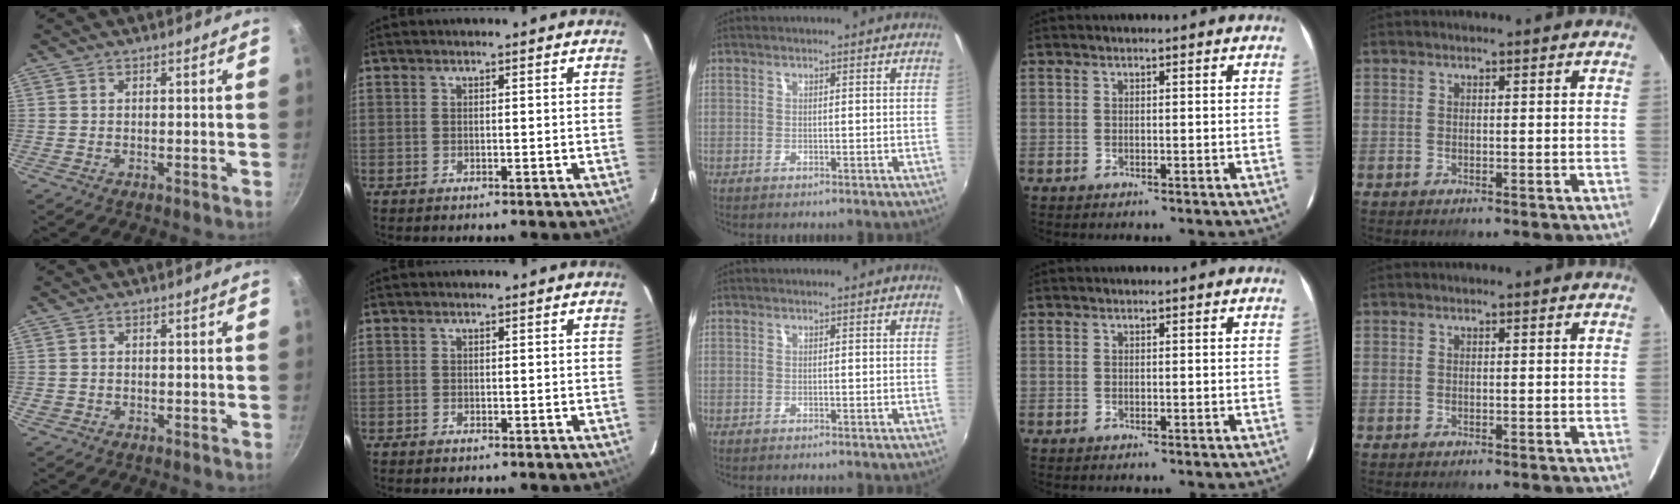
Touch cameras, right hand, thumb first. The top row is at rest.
{"thumb": {"total": 1.0, "force": [-0.2, 1.0, 0.3], "torque": [-0.006, 0.002, -0.002]}}